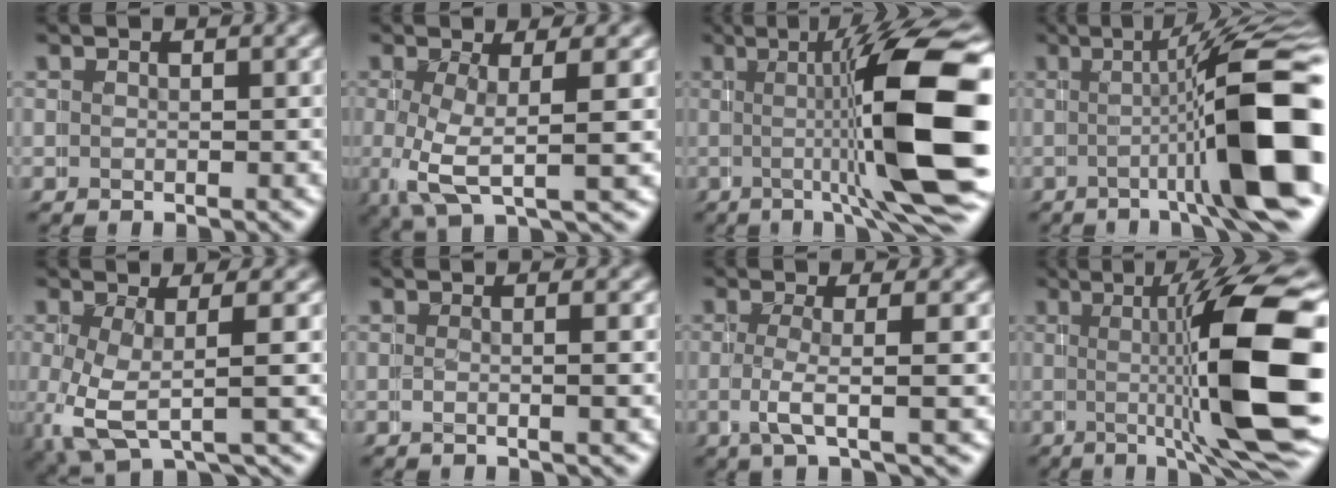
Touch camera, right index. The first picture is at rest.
{"total": 5.3, "force": [-0.5, 1.8, 4.9], "torque": [-0.106, -0.016, -0.004]}
{"total": 13.6, "force": [1.2, 2.9, 13.3], "torque": [-0.188, 0.017, 0.008]}
{"total": 11.2, "force": [-1.2, 2.4, 10.8], "torque": [-0.143, 0.003, -0.022]}
{"total": 5.7, "force": [-0.8, 2.8, 4.9], "torque": [-0.115, -0.027, -0.001]}
{"total": 0.8, "force": [0.3, -0.5, 0.6], "torque": [-0.018, -0.002, 0.002]}
{"total": 2.8, "force": [0.4, -0.4, 2.8], "torque": [-0.060, -0.003, 0.002]}
{"total": 12.6, "force": [0.6, 2.3, 12.3], "torque": [-0.172, 0.011, 0.002]}